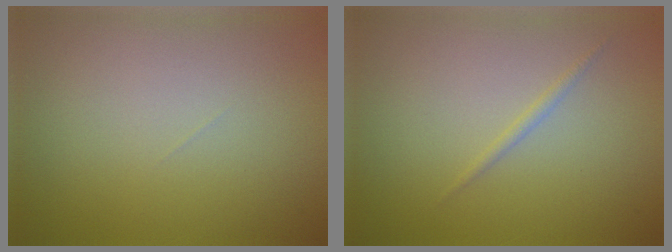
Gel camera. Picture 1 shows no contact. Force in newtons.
{"total": 0.7, "press": 0.7, "slide": 0.1}